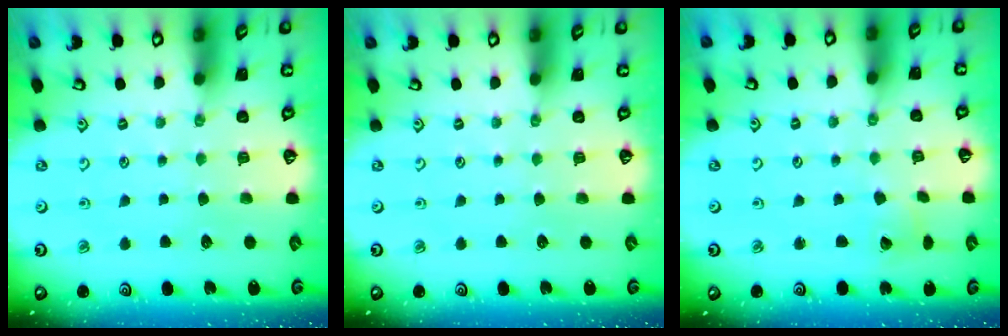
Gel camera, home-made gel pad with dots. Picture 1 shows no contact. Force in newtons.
{"total": 0.0}
{"total": 3.5, "press": 3.5, "slide": 0.4}